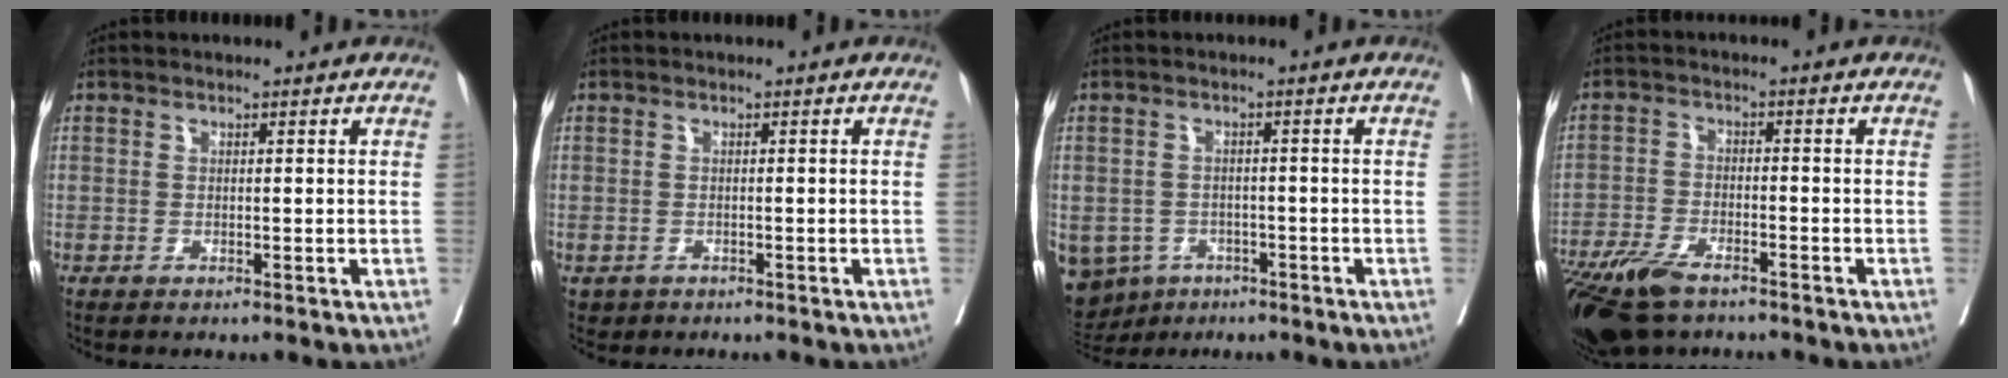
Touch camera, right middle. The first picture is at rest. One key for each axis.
{"total": 1.3, "fx": -0.8, "fy": 1.0, "fz": 0.2, "tx": -0.008, "ty": 0.001, "tz": -0.007}
{"total": 10.6, "fx": -5.8, "fy": 8.4, "fz": 2.8, "tx": -0.088, "ty": -0.003, "tz": -0.074}
{"total": 11.1, "fx": -8.1, "fy": 3.8, "fz": 6.6, "tx": -0.125, "ty": -0.021, "tz": -0.141}